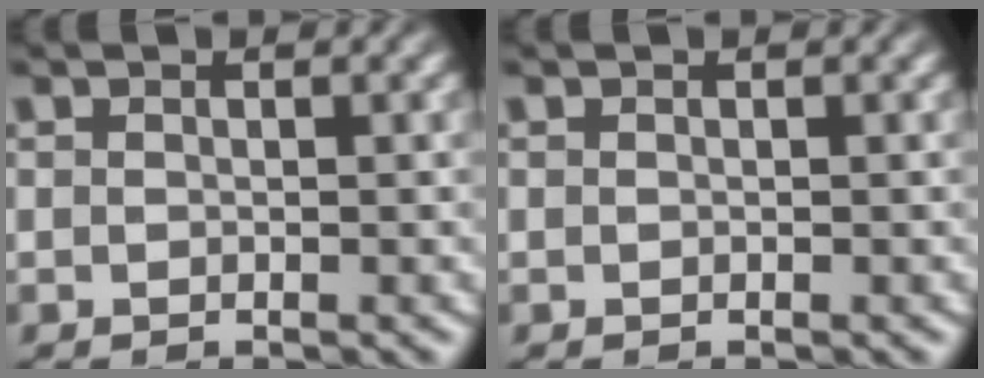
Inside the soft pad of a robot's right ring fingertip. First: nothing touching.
{"total": 0.0}